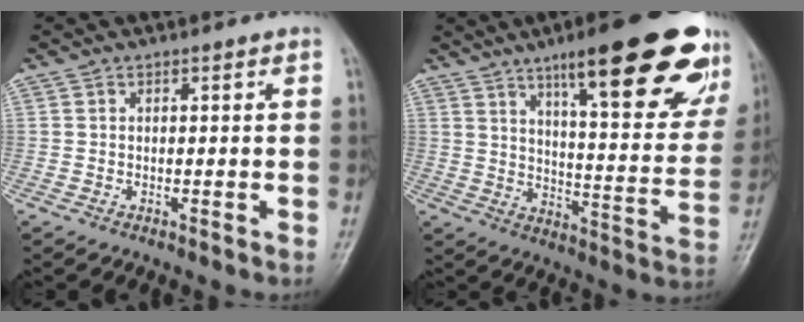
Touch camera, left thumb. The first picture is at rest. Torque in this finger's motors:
{"motor_torque": [2.73, 1.73, 1.64, -1.13, 0.31]}